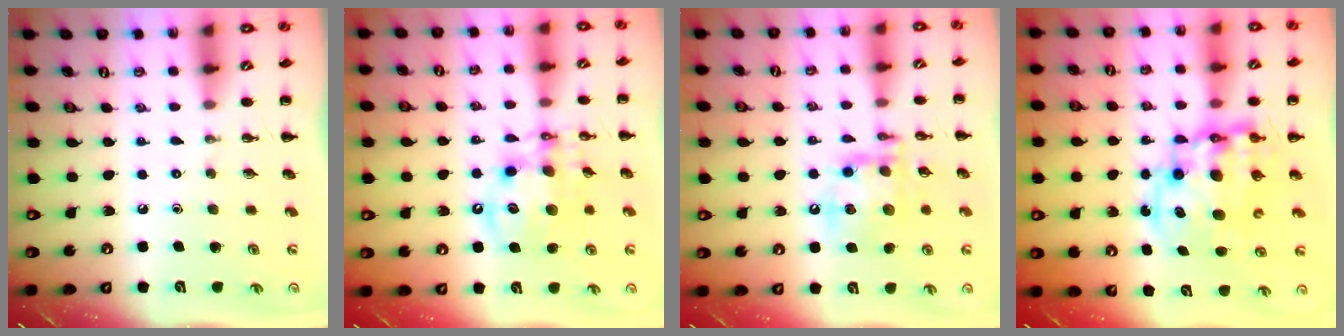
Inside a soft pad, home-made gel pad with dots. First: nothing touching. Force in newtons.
{"total": 12.4, "press": 12.0, "slide": 3.0}
{"total": 14.5, "press": 14.3, "slide": 2.3}
{"total": 13.5, "press": 13.1, "slide": 3.4}